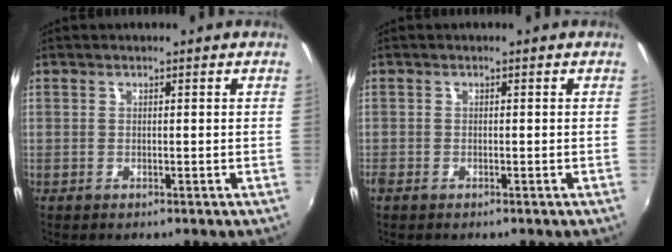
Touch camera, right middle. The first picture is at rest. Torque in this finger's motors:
{"motor_torque": [0.18, -0.17, 0.14, 0.06]}